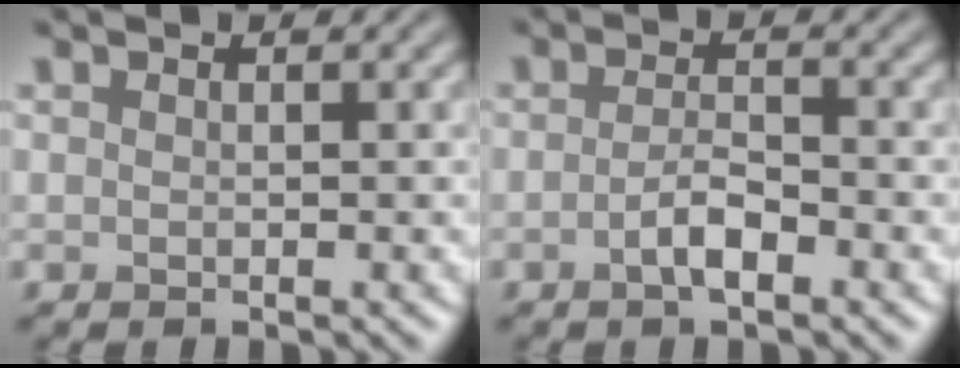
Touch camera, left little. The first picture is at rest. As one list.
[{"total": 2.1, "force": [-1.0, 0.6, 1.7], "torque": [-0.034, 0.003, -0.021]}]